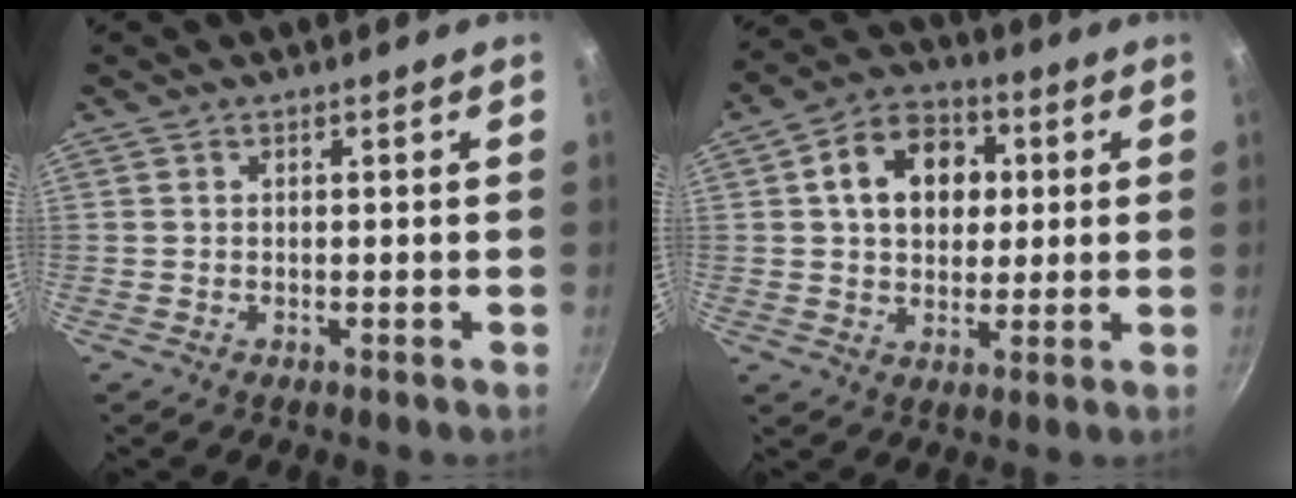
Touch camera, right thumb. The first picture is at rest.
{"total": 13.0, "force": [2.8, 9.8, 8.0], "torque": [-0.097, 0.015, 0.034]}